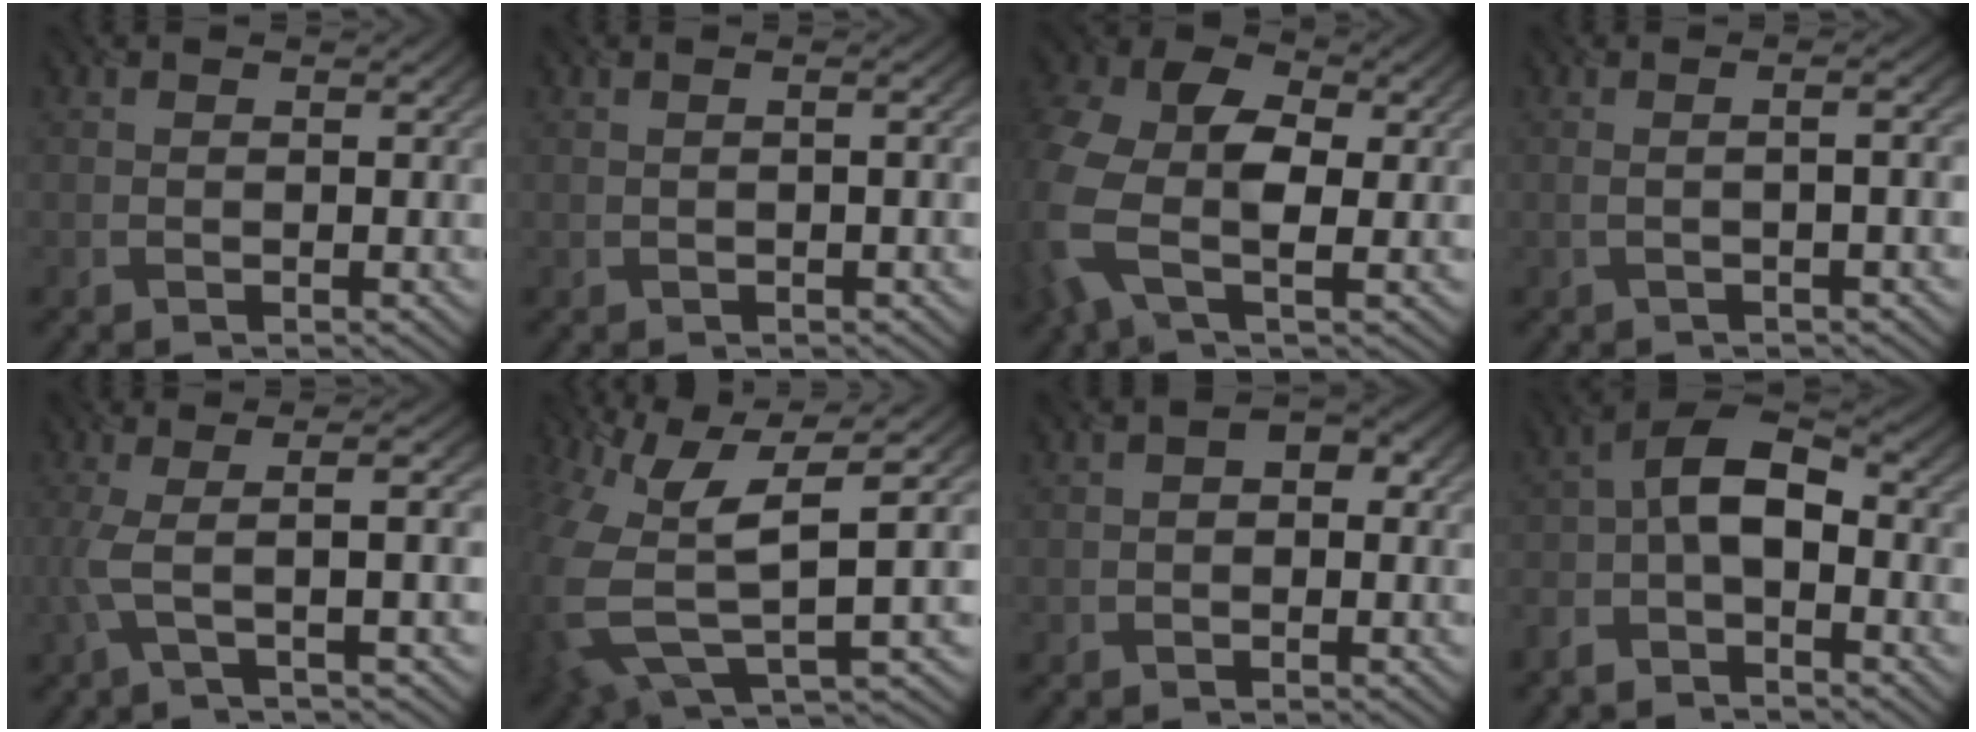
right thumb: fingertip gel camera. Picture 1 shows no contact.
{"total": 1.4, "force": [0.1, 0.4, 1.4], "torque": [-0.016, 0.005, -0.001]}
{"total": 12.3, "force": [-0.7, 7.8, 9.4], "torque": [-0.255, -0.004, -0.026]}
{"total": 3.3, "force": [-0.2, 0.9, 3.2], "torque": [-0.032, 0.014, -0.017]}
{"total": 5.4, "force": [-0.4, 1.0, 5.3], "torque": [-0.098, 0.006, -0.024]}
{"total": 12.3, "force": [0.2, 5.1, 11.2], "torque": [-0.282, -0.026, 0.028]}
{"total": 2.1, "force": [-0.2, 1.4, 1.6], "torque": [-0.024, 0.005, -0.008]}
{"total": 6.4, "force": [-2.6, 3.1, 5.0], "torque": [-0.101, 0.008, -0.062]}